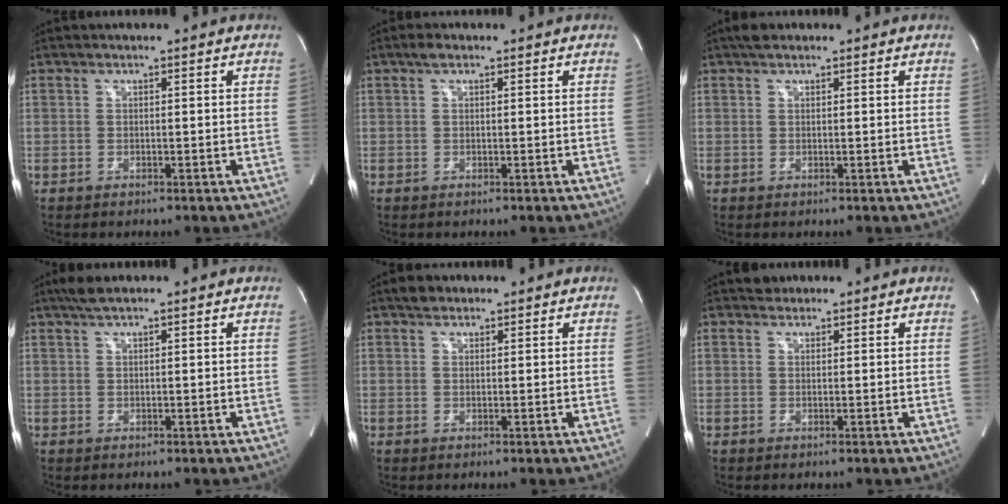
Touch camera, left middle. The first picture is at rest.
{"total": 1.3, "force": [0.8, 0.6, 0.8], "torque": [-0.017, 0.012, 0.013]}
{"total": 1.9, "force": [1.5, 0.9, 0.9], "torque": [-0.018, 0.017, 0.023]}
{"total": 2.5, "force": [1.9, 0.3, 1.5], "torque": [-0.033, 0.013, 0.037]}
{"total": 2.0, "force": [1.5, 1.3, 0.5], "torque": [-0.011, 0.012, 0.022]}
{"total": 1.3, "force": [1.1, 0.8, -0.2], "torque": [0.005, 0.008, 0.014]}